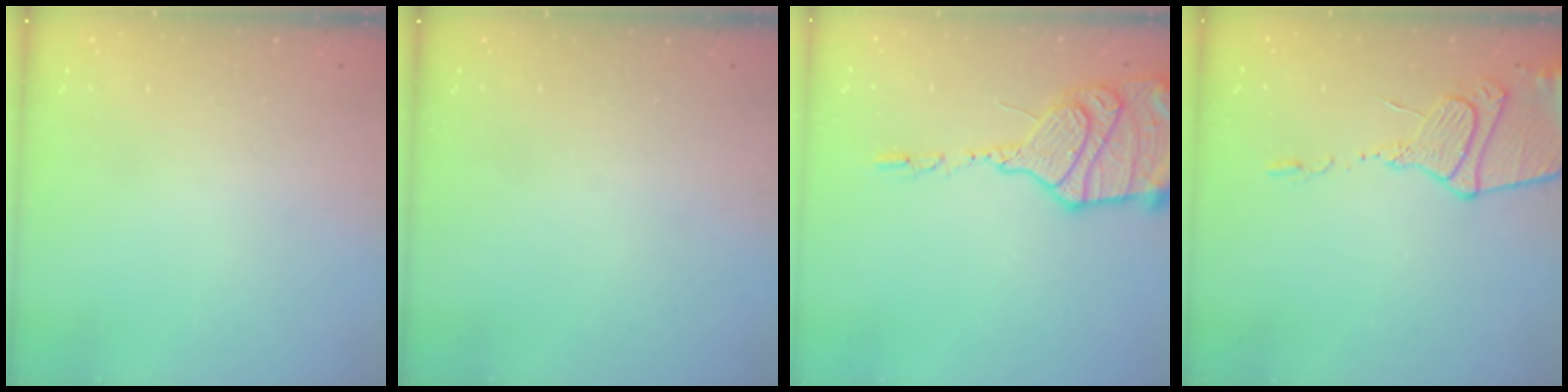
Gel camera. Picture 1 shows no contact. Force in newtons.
{"total": 0.0}
{"total": 20.5, "press": 19.8, "slide": 5.4}
{"total": 14.1, "press": 14.0, "slide": 1.3}